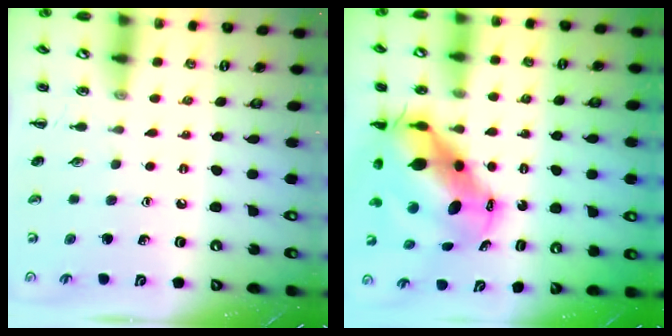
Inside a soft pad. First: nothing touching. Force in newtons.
{"total": 12.7, "press": 12.4, "slide": 2.9}